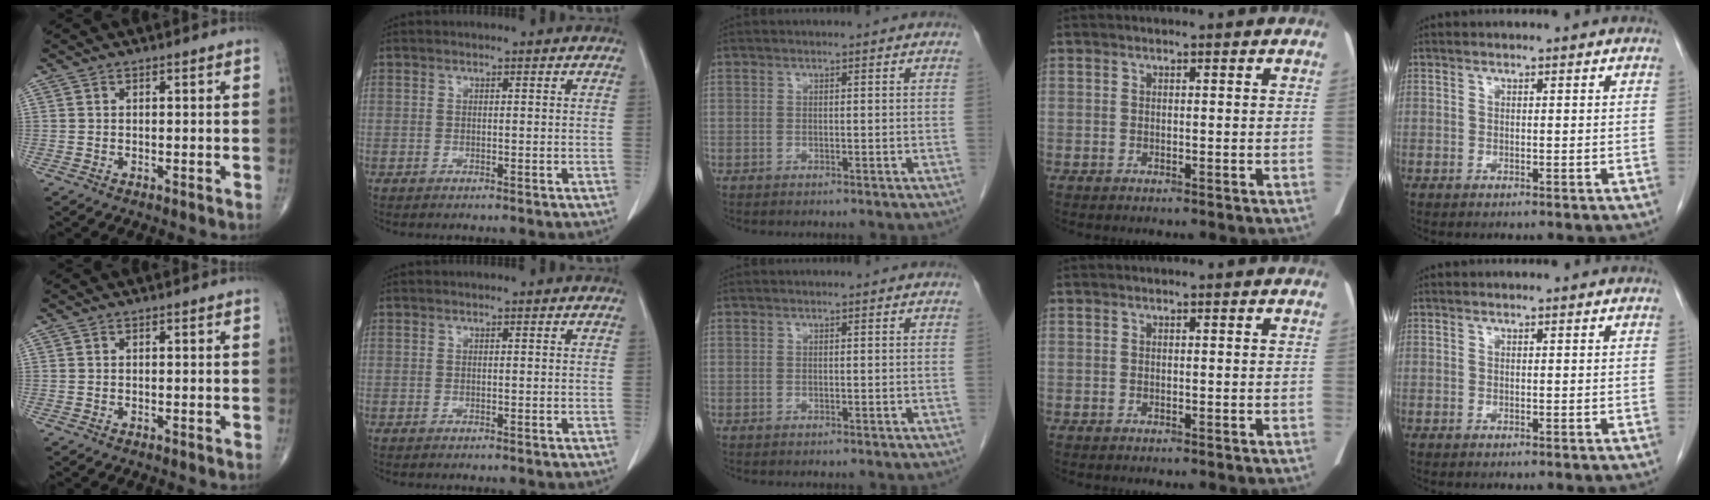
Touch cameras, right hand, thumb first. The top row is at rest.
{}